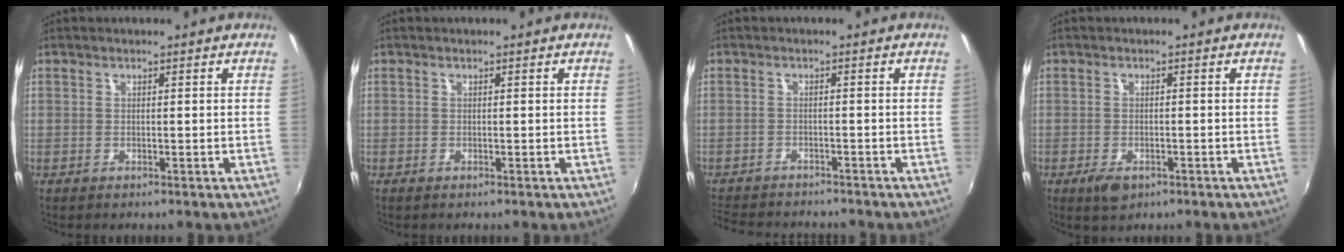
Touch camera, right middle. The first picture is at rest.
{"total": 0.0}
{"total": 9.3, "force": [-8.5, 2.4, 2.9], "torque": [-0.081, -0.014, -0.135]}
{"total": 3.6, "force": [-2.0, 2.0, 2.3], "torque": [-0.051, -0.010, -0.034]}